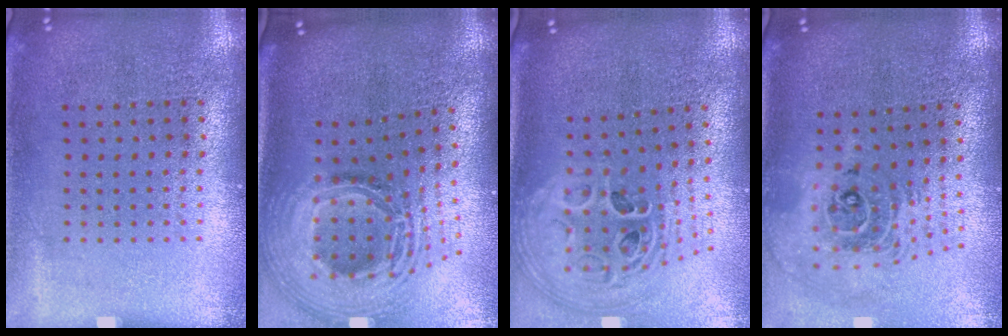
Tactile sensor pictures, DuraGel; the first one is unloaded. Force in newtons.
{"total": 3.0, "press": 2.1, "slide": 2.2}
{"total": 2.8, "press": 2.0, "slide": 2.0}
{"total": 2.3, "press": 1.7, "slide": 1.5}